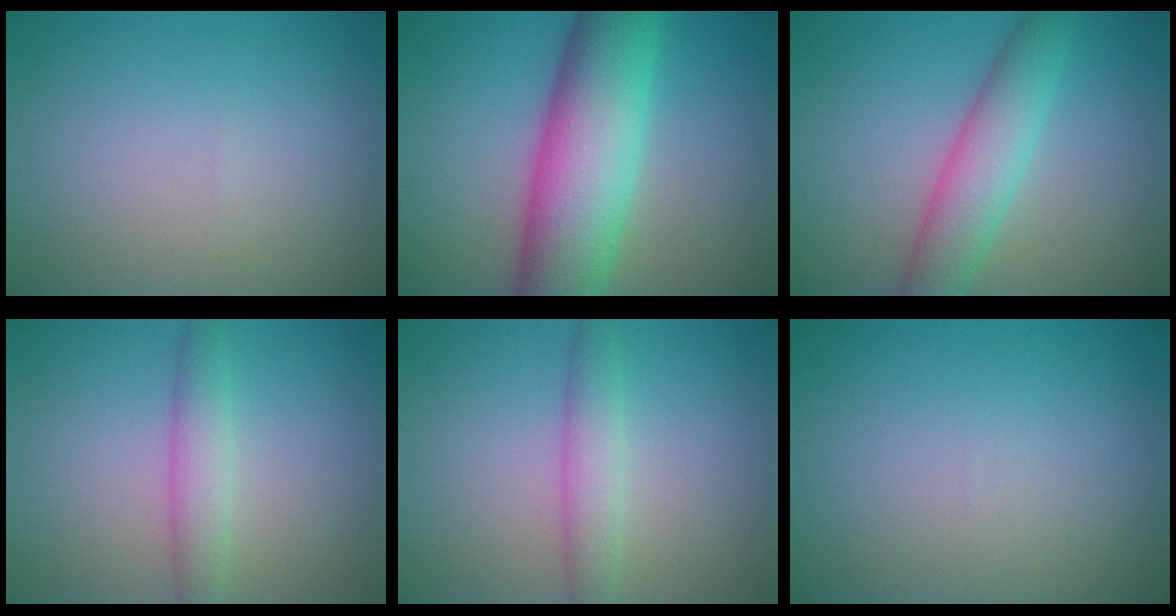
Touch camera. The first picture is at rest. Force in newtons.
{"total": 11.2, "press": 11.2, "slide": 0.4}
{"total": 4.8, "press": 4.8, "slide": 0.2}
{"total": 2.6, "press": 2.6, "slide": 0.1}
{"total": 2.6, "press": 2.6, "slide": 0.1}
{"total": 0.0}